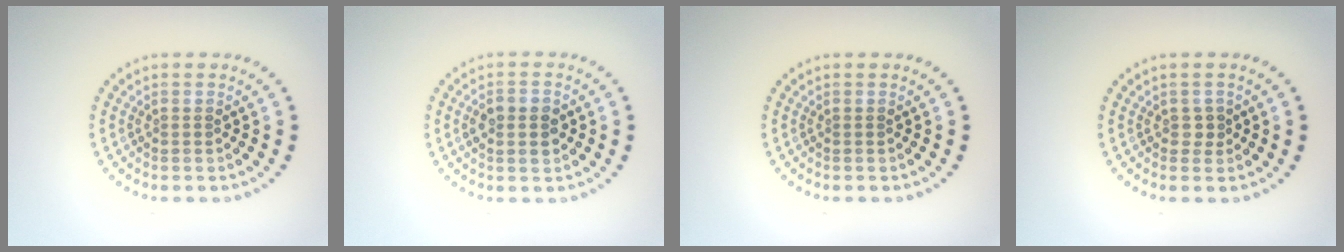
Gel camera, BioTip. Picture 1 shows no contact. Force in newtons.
{"total": 2.8, "press": 2.8, "slide": 0.1}
{"total": 0.0}
{"total": 0.8, "press": 0.8, "slide": 0.2}